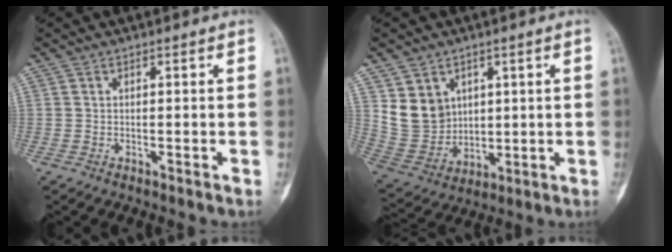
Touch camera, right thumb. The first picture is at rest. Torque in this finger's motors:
{"motor_torque": [-0.15, 0.34, 0.24, -0.10, 0.00]}